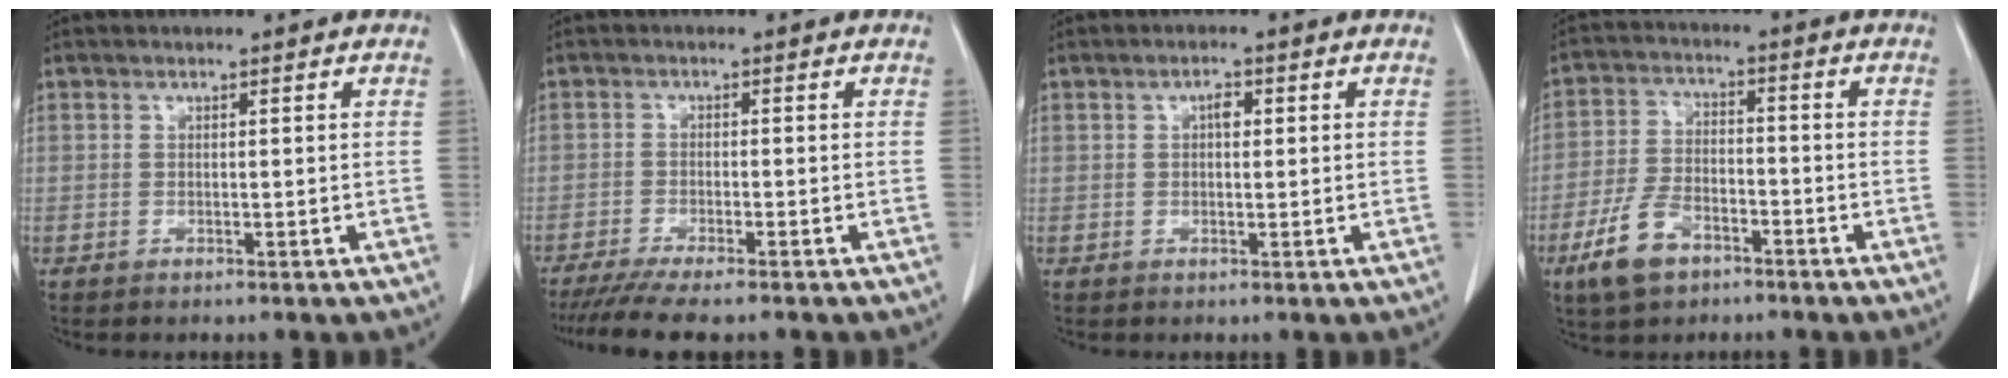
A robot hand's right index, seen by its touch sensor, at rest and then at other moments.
{"total": 8.5, "force": [-7.2, 0.5, 4.6], "torque": [-0.060, -0.019, -0.113]}
{"total": 1.6, "force": [0.3, 0.8, 1.3], "torque": [-0.019, 0.005, 0.002]}
{"total": 8.4, "force": [-5.0, 4.2, 5.2], "torque": [-0.120, -0.001, -0.093]}